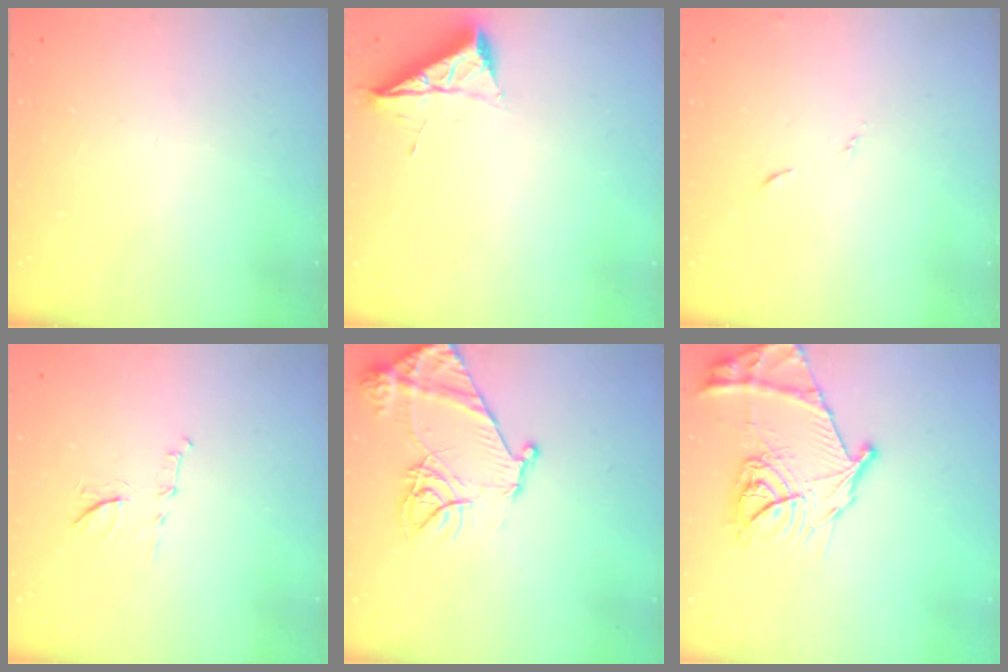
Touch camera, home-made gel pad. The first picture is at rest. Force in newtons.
{"total": 6.8, "press": 6.7, "slide": 0.7}
{"total": 5.9, "press": 5.9, "slide": 0.6}
{"total": 7.2, "press": 7.0, "slide": 1.5}
{"total": 14.8, "press": 14.7, "slide": 1.6}
{"total": 19.1, "press": 19.0, "slide": 1.8}